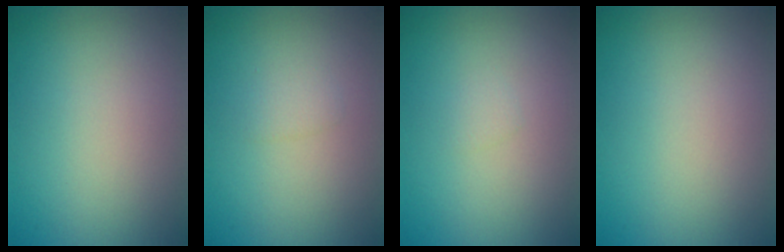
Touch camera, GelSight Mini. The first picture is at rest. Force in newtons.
{"total": 0.9, "press": 0.9, "slide": 0.1}
{"total": 0.5, "press": 0.5, "slide": 0.0}
{"total": 0.0}